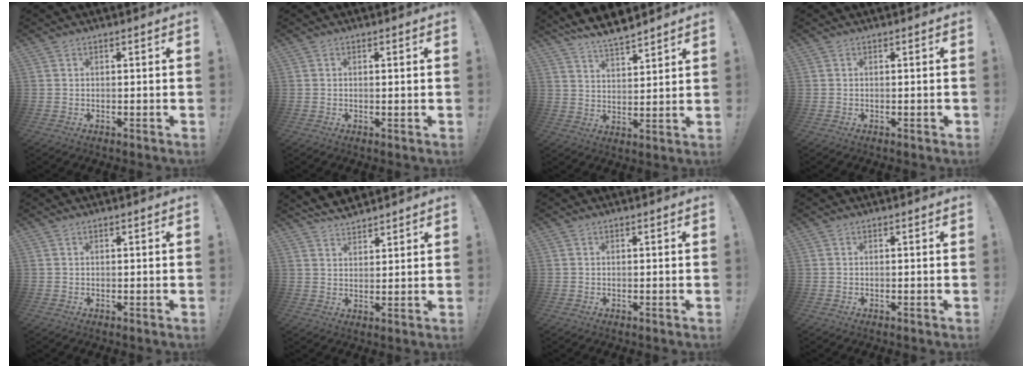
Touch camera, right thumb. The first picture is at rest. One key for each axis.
{"total": 0.7, "fx": 0.2, "fy": -0.2, "fz": 0.6, "tx": -0.004, "ty": -0.004, "tz": 0.002}
{"total": 8.3, "fx": 7.4, "fy": 1.8, "fz": 3.1, "tx": -0.067, "ty": -0.050, "tz": 0.140}
{"total": 0.6, "fx": -0.2, "fy": 0.1, "fz": 0.5, "tx": -0.013, "ty": 0.003, "tz": -0.002}
{"total": 0.0}
{"total": 5.6, "fx": 5.2, "fy": 1.8, "fz": 1.2, "tx": -0.030, "ty": -0.027, "tz": 0.099}
{"total": 0.0}
{"total": 0.0}